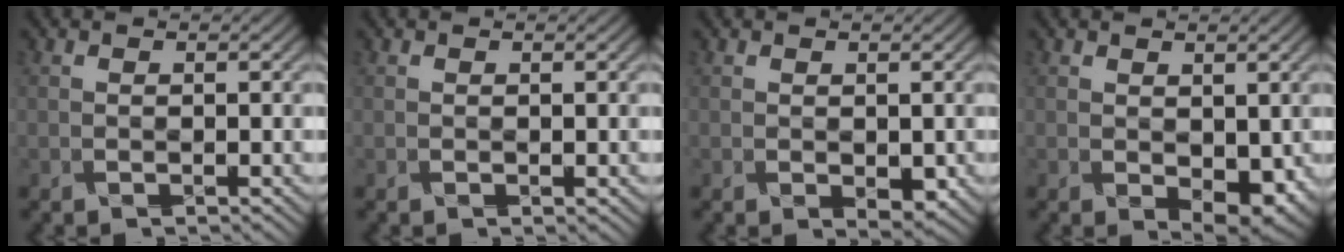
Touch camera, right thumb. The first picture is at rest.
{"total": 0.0}
{"total": 1.7, "force": [-0.1, 1.0, 1.3], "torque": [-0.022, -0.007, 0.008]}
{"total": 3.9, "force": [-0.4, 2.4, 3.1], "torque": [-0.050, -0.014, 0.010]}